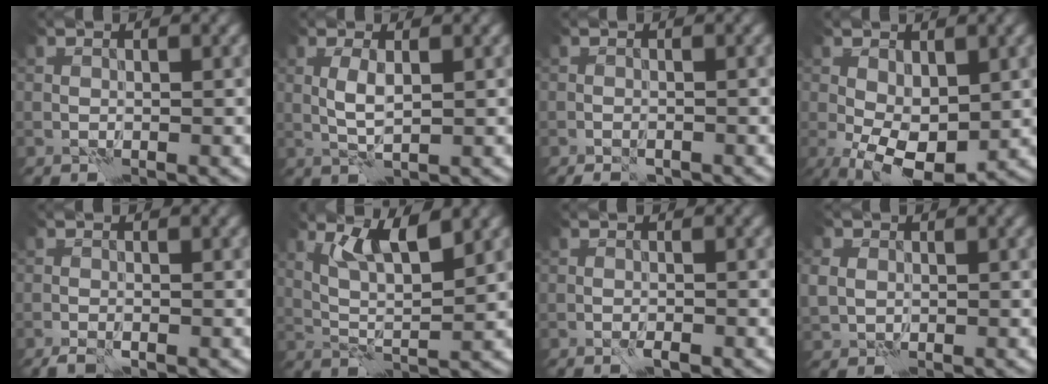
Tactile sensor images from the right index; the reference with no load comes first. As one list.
[{"total": 2.0, "force": [0.4, 0.4, 1.9], "torque": [-0.047, 0.001, 0.008]}, {"total": 1.6, "force": [-1.3, 0.5, 0.8], "torque": [-0.020, 0.002, -0.021]}, {"total": 7.5, "force": [-1.7, 4.2, 6.0], "torque": [-0.120, -0.018, -0.026]}, {"total": 1.6, "force": [-1.1, 0.4, 1.1], "torque": [-0.024, -0.003, -0.024]}, {"total": 4.2, "force": [2.4, 0.8, 3.4], "torque": [-0.075, -0.006, 0.048]}, {"total": 1.0, "force": [-0.6, 0.2, 0.7], "torque": [-0.015, -0.001, -0.013]}, {"total": 2.3, "force": [0.3, 2.0, 1.0], "torque": [-0.030, 0.004, 0.006]}]